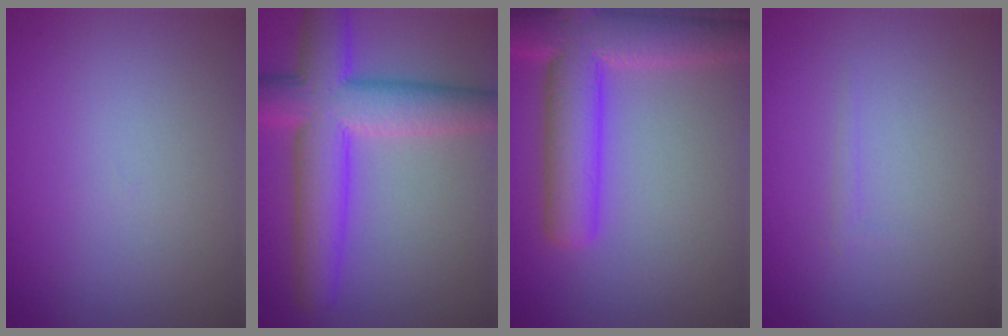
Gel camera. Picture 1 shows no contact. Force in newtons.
{"total": 9.3, "press": 9.3, "slide": 0.3}
{"total": 8.6, "press": 8.6, "slide": 0.5}
{"total": 0.6, "press": 0.5, "slide": 0.1}